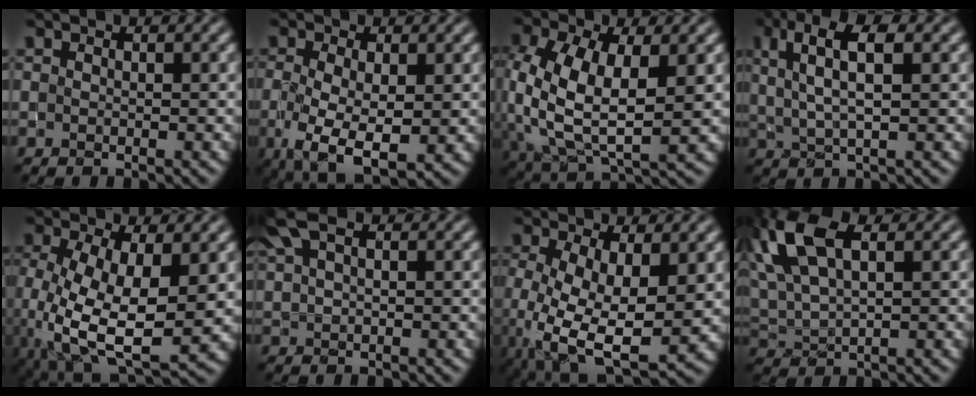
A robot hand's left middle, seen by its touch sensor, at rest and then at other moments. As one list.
[{"total": 6.3, "force": [-1.6, 2.9, 5.3], "torque": [-0.113, -0.020, -0.023]}, {"total": 10.3, "force": [0.7, 5.8, 8.5], "torque": [-0.196, -0.004, 0.018]}, {"total": 5.6, "force": [2.2, 1.8, 4.8], "torque": [-0.089, 0.008, 0.039]}, {"total": 10.6, "force": [-1.5, 5.2, 9.1], "torque": [-0.188, -0.028, -0.017]}, {"total": 3.2, "force": [2.0, 1.2, 2.2], "torque": [-0.055, 0.015, 0.038]}, {"total": 9.9, "force": [-1.5, 4.8, 8.5], "torque": [-0.170, -0.026, -0.018]}, {"total": 8.2, "force": [3.8, 3.7, 6.2], "torque": [-0.150, 0.025, 0.071]}]